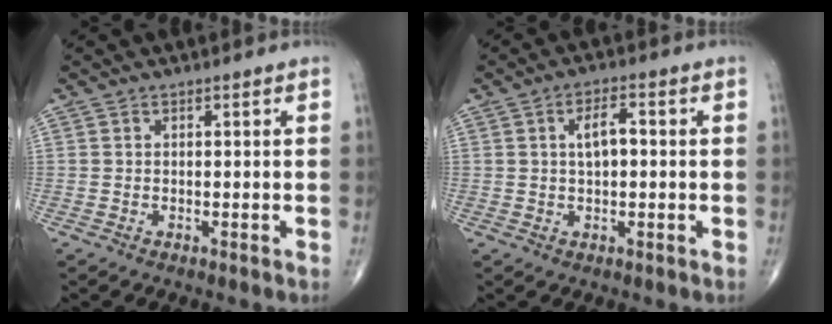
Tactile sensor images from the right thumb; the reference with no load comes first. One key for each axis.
{"total": 4.7, "fx": 0.6, "fy": 2.1, "fz": 4.1, "tx": -0.070, "ty": 0.007, "tz": 0.007}